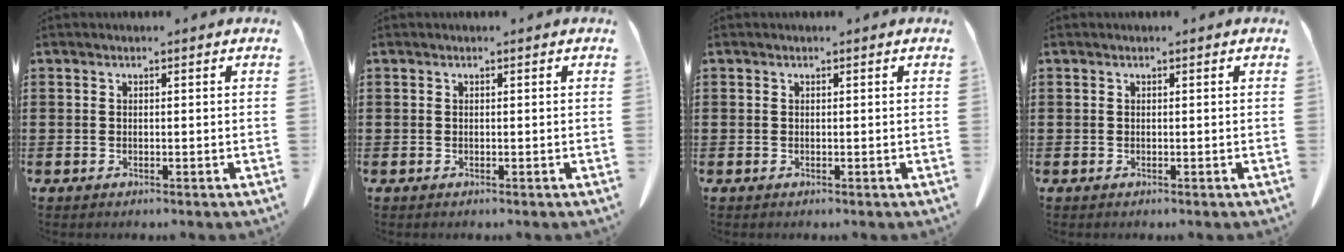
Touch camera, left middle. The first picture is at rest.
{"total": 0.0}
{"total": 0.0}
{"total": 0.0}